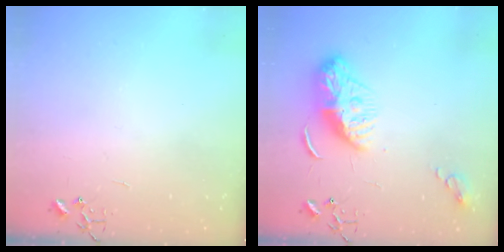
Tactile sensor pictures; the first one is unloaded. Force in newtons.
{"total": 10.0, "press": 10.0, "slide": 0.9}